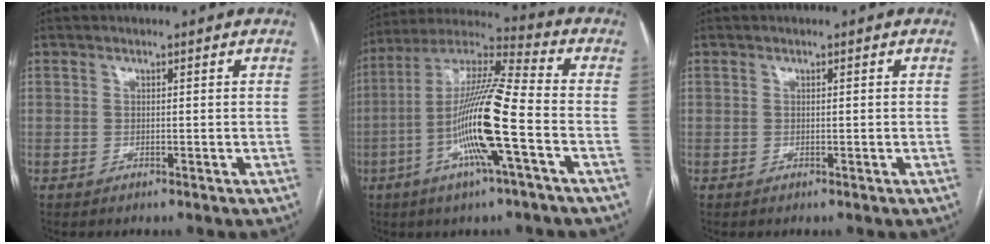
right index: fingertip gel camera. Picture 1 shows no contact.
{"total": 15.9, "force": [-4.5, 0.1, 15.2], "torque": [-0.296, 0.000, -0.093]}
{"total": 0.0}